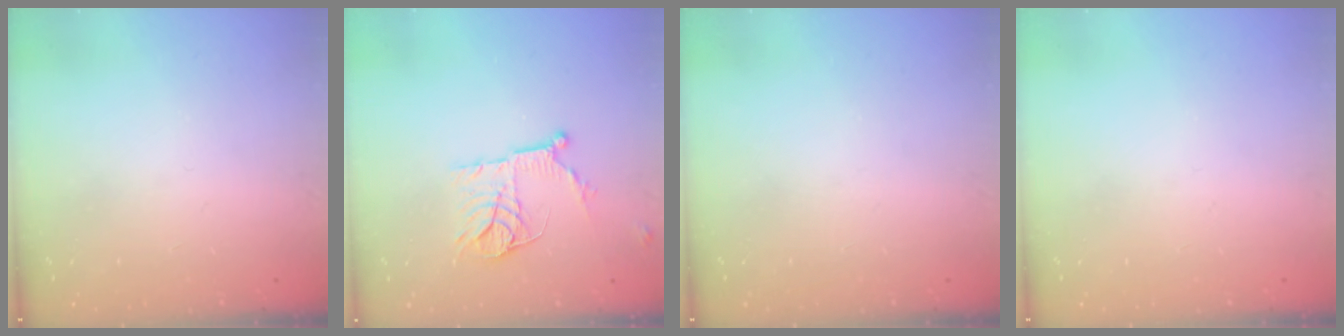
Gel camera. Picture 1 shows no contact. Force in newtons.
{"total": 12.2, "press": 12.1, "slide": 1.1}
{"total": 0.0}
{"total": 0.0}